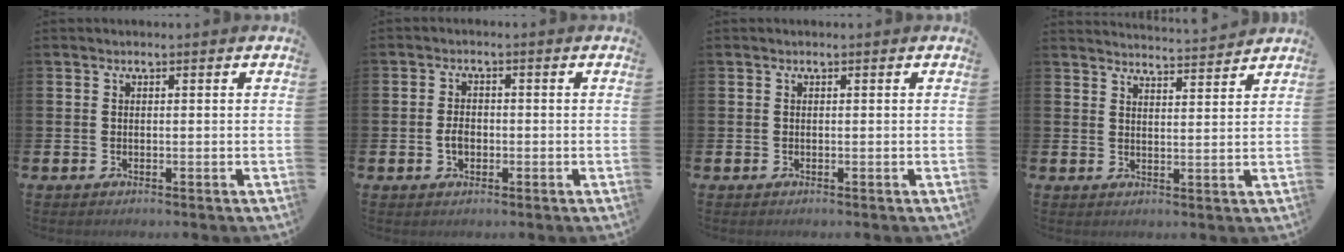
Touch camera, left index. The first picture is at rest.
{"total": 2.4, "force": [-0.4, 1.7, 1.7], "torque": [-0.025, 0.001, -0.010]}
{"total": 0.0}
{"total": 3.9, "force": [3.9, -0.5, 0.1], "torque": [-0.006, -0.033, 0.068]}